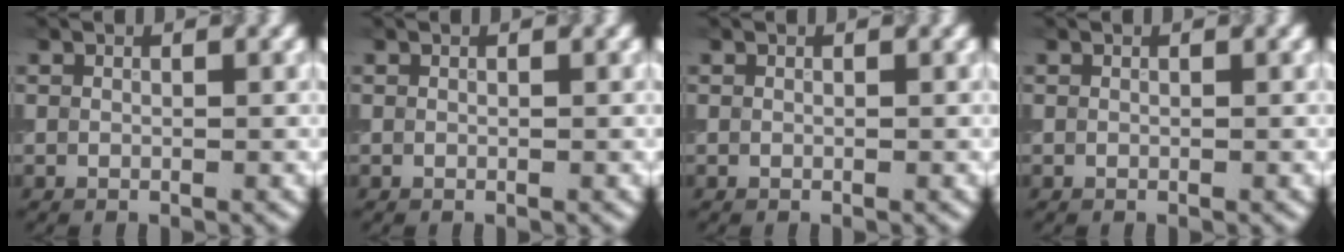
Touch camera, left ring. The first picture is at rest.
{"total": 0.0}
{"total": 0.0}
{"total": 0.0}